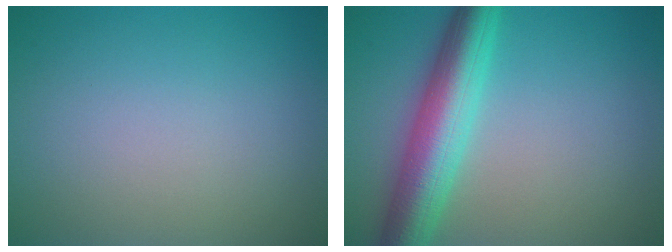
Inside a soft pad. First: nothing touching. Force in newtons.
{"total": 7.2, "press": 7.2, "slide": 0.2}